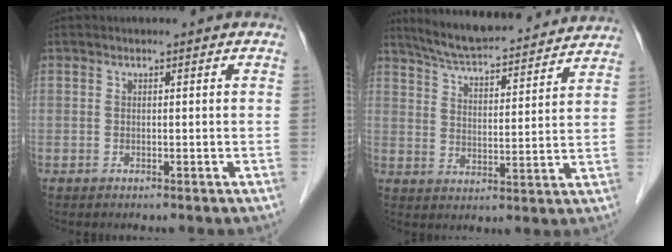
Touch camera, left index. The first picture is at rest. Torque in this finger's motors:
{"motor_torque": [-0.50, -0.78, 0.40, 0.09]}